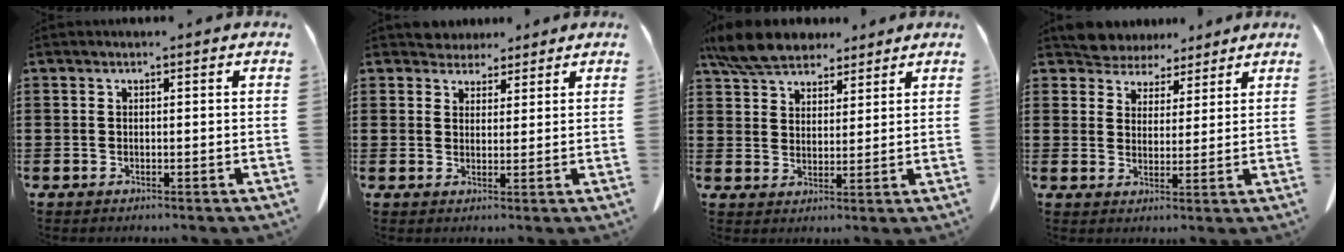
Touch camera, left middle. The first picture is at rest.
{"total": 3.6, "force": [3.3, 1.4, 0.0], "torque": [-0.013, -0.003, 0.065]}
{"total": 7.4, "force": [6.5, 2.7, 2.3], "torque": [-0.070, -0.007, 0.124]}
{"total": 4.9, "force": [4.5, 1.8, -0.4], "torque": [-0.018, -0.017, 0.085]}